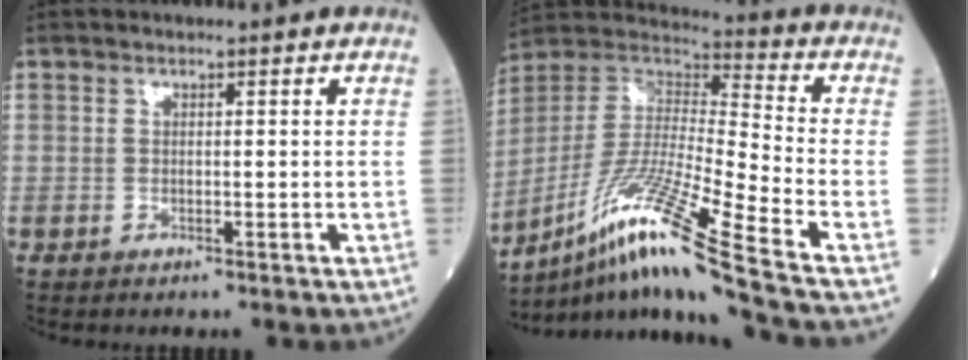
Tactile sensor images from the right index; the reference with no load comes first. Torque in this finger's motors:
{"motor_torque": [0.17, -0.16, 0.43, 0.15]}